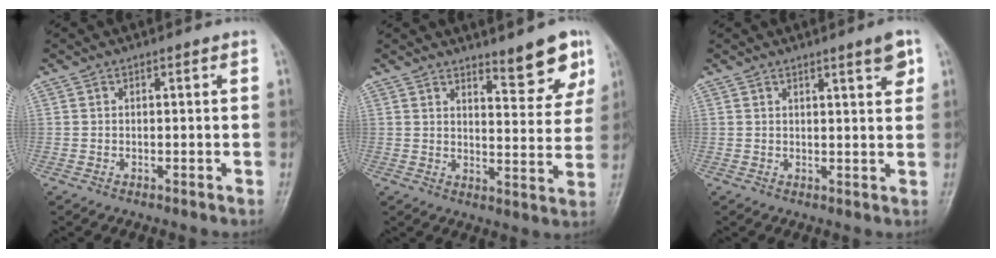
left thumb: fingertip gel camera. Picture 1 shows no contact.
{"total": 8.0, "force": [6.1, 2.2, 4.7], "torque": [-0.034, -0.047, 0.086]}
{"total": 3.9, "force": [2.3, 0.6, 3.1], "torque": [-0.038, -0.014, 0.032]}